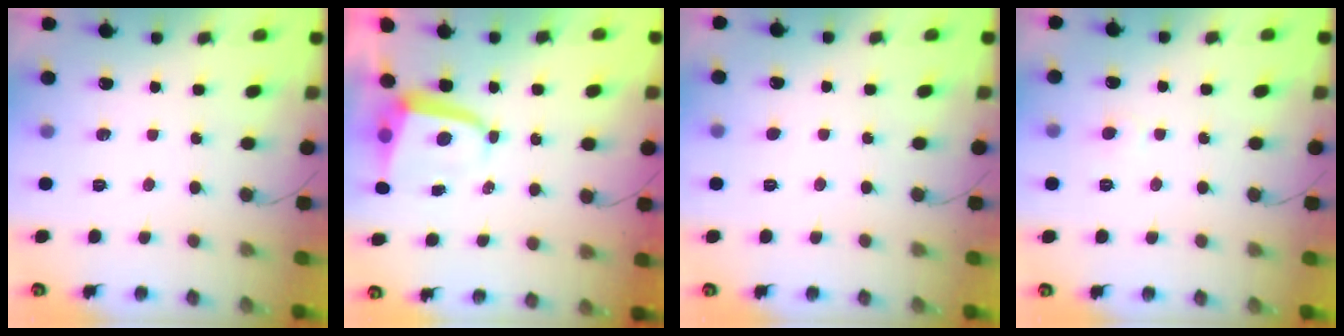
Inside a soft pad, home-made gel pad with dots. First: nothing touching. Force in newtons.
{"total": 4.2, "press": 4.2, "slide": 0.5}
{"total": 1.7, "press": 1.7, "slide": 0.1}
{"total": 3.1, "press": 3.1, "slide": 0.3}